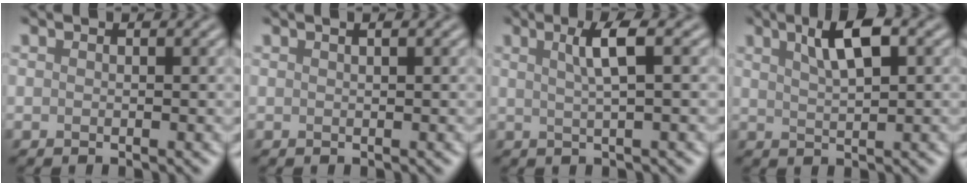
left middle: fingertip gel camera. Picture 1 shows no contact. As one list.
[{"total": 1.9, "force": [1.0, 0.9, 1.3], "torque": [-0.005, 0.013, -0.009]}, {"total": 2.8, "force": [0.5, 0.4, 2.7], "torque": [-0.044, 0.008, 0.016]}, {"total": 3.7, "force": [1.5, 0.9, 3.3], "torque": [-0.064, 0.008, 0.033]}]